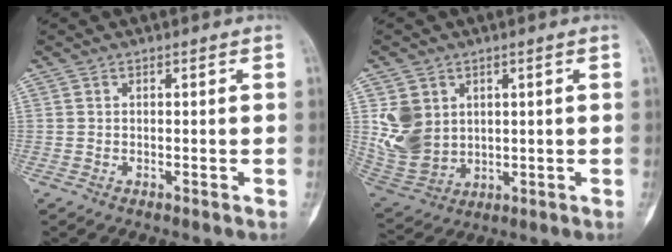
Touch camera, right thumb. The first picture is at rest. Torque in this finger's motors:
{"motor_torque": [-0.10, 0.38, 0.81, 0.26, 0.06]}